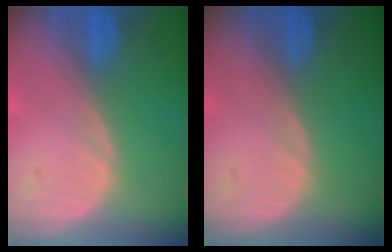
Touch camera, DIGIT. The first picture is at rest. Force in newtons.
{"total": 0.0}